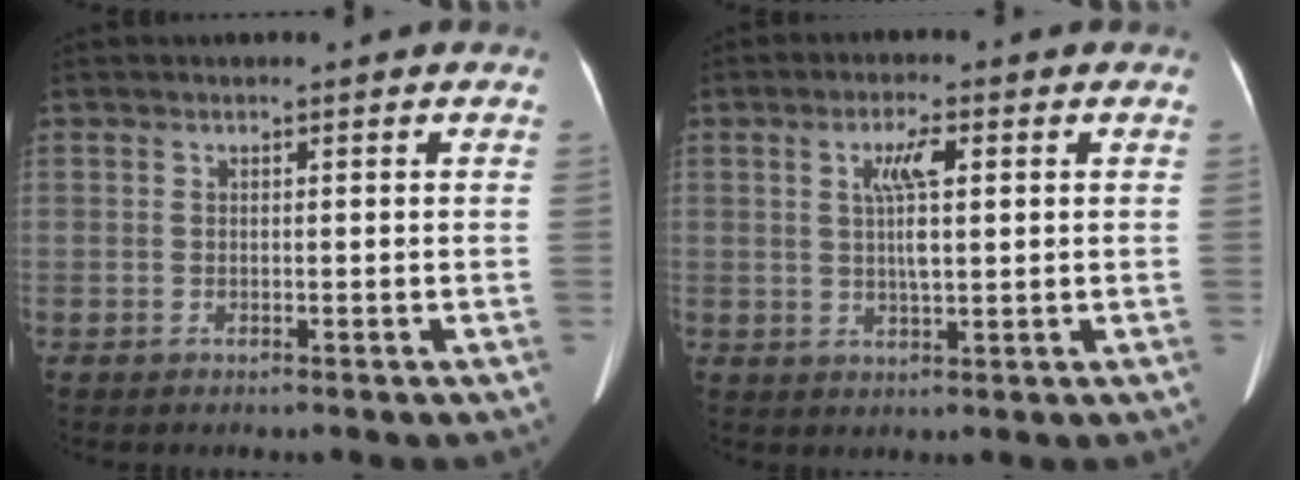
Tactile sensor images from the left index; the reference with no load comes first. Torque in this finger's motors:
{"motor_torque": [0.53, -0.07, 0.15, 0.09]}